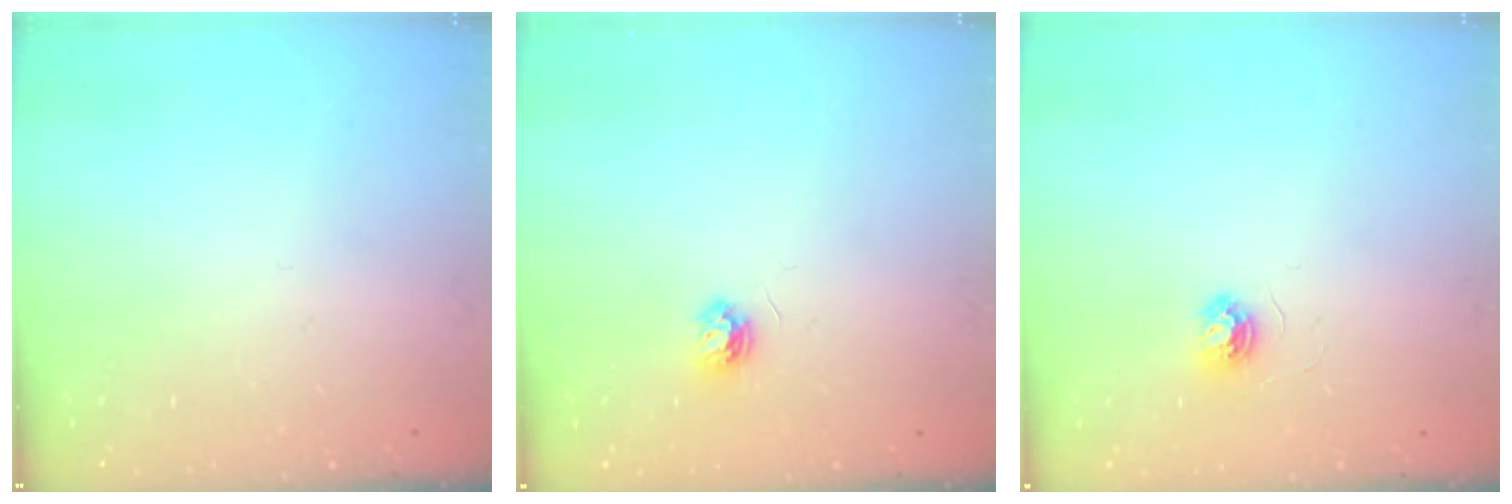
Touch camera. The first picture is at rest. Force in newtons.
{"total": 3.9, "press": 3.8, "slide": 0.5}
{"total": 3.7, "press": 3.7, "slide": 0.4}